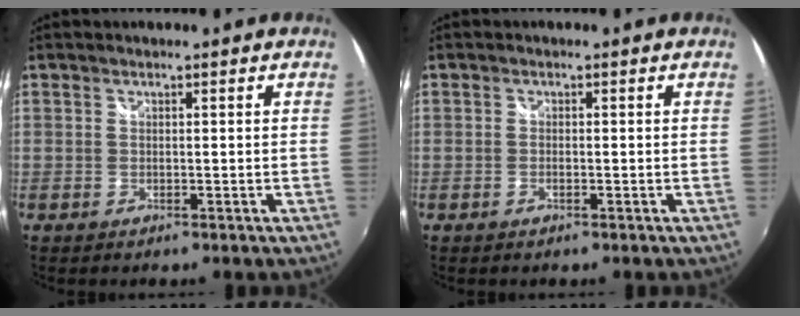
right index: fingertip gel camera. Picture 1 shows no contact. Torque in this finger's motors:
{"motor_torque": [-0.39, 0.21, 0.05, -0.01]}